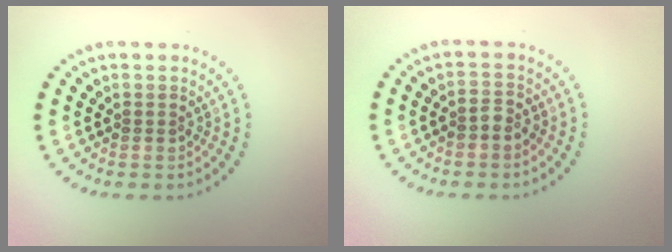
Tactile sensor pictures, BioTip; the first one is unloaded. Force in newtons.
{"total": 1.4, "press": 1.3, "slide": 0.5}